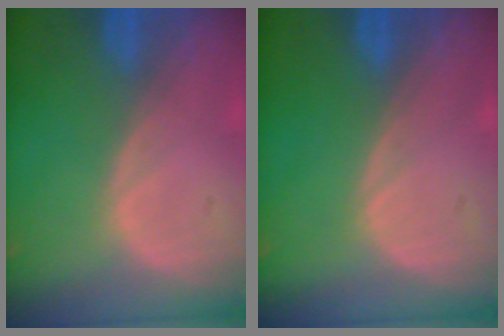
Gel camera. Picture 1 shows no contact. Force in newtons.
{"total": 0.0}